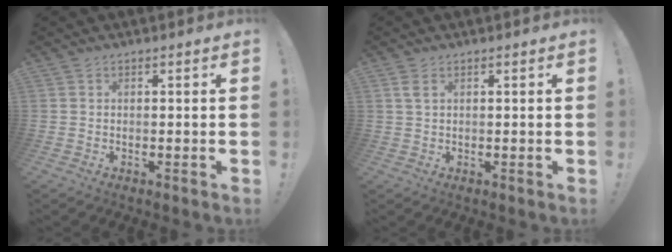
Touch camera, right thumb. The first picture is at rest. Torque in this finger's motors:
{"motor_torque": [0.06, 0.00, 0.02, 0.25, 0.00]}